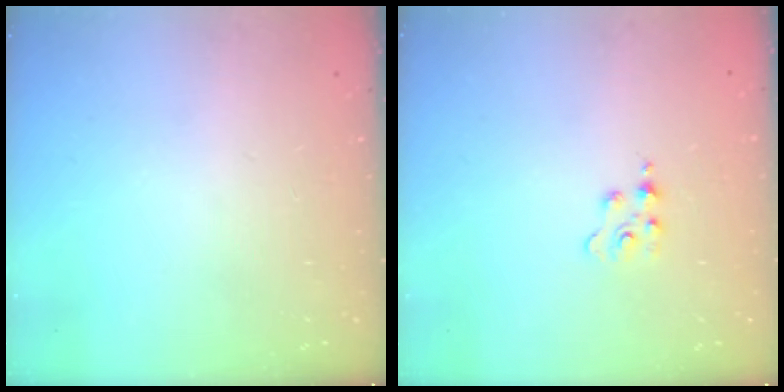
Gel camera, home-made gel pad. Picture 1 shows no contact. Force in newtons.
{"total": 1.8, "press": 1.8, "slide": 0.4}